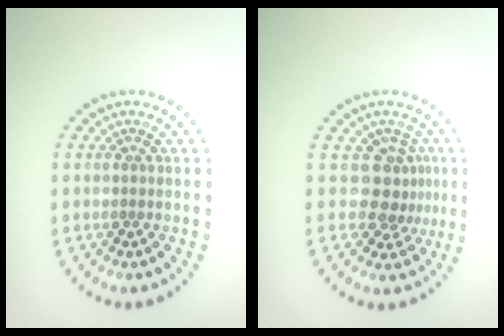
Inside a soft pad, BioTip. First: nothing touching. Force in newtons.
{"total": 2.9, "press": 2.1, "slide": 2.0}